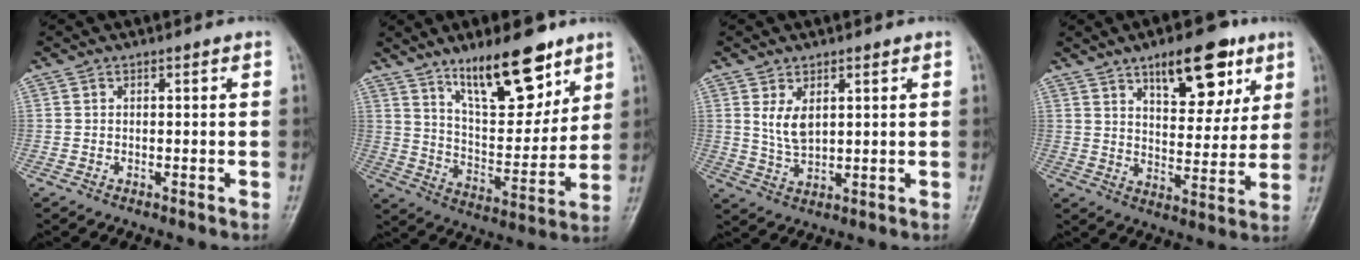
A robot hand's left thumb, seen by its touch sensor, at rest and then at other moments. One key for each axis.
{"total": 17.2, "fx": 11.2, "fy": 6.3, "fz": 11.4, "tx": -0.137, "ty": -0.070, "tz": 0.195}
{"total": 4.9, "fx": 1.8, "fy": 2.7, "fz": 3.6, "tx": -0.059, "ty": -0.015, "tz": 0.041}
{"total": 14.5, "fx": 7.9, "fy": 6.4, "fz": 10.2, "tx": -0.107, "ty": -0.035, "tz": 0.120}